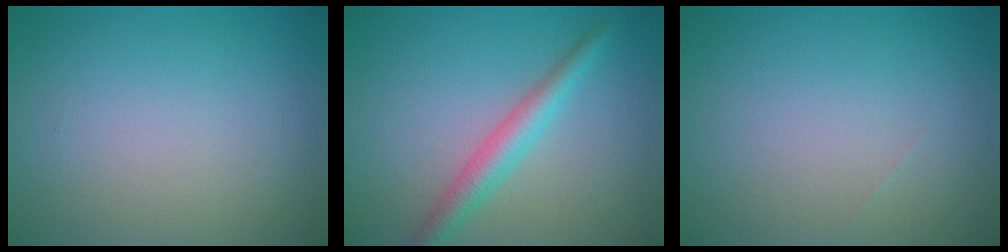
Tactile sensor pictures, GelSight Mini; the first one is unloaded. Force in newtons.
{"total": 3.1, "press": 3.1, "slide": 0.1}
{"total": 0.0}